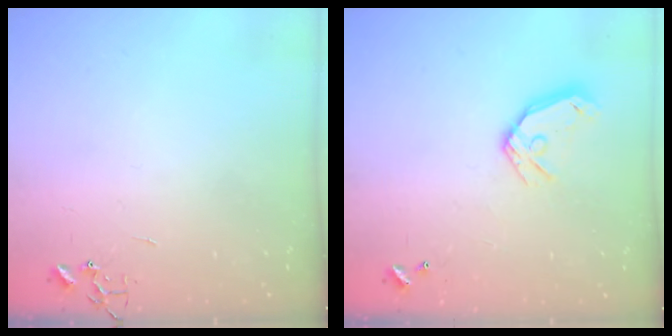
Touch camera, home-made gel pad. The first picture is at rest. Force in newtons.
{"total": 11.2, "press": 11.0, "slide": 1.8}